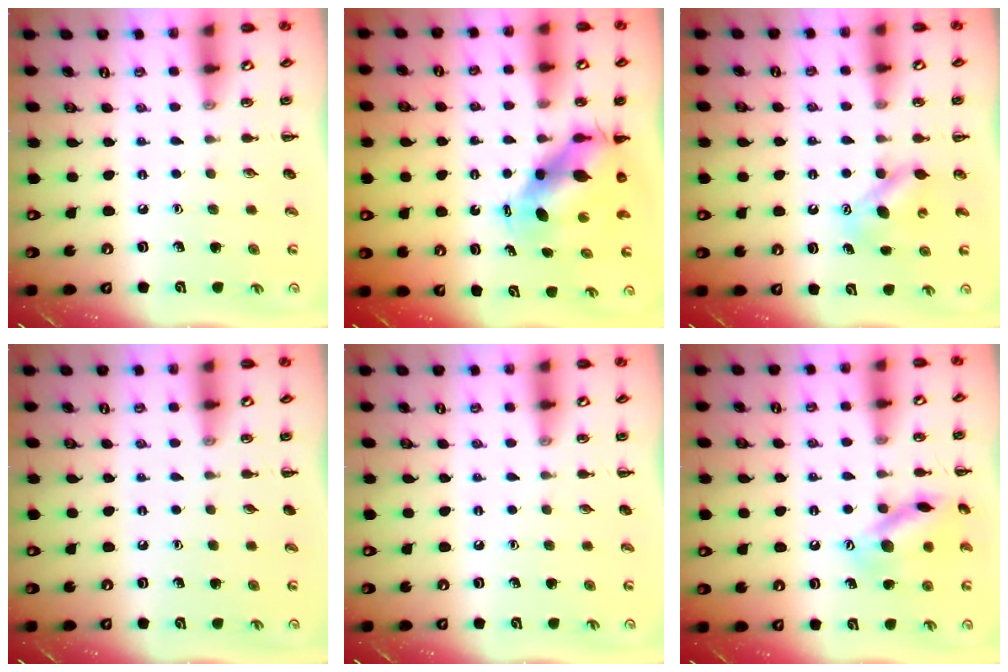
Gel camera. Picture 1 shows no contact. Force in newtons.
{"total": 8.8, "press": 8.6, "slide": 1.5}
{"total": 6.1, "press": 6.1, "slide": 0.3}
{"total": 0.0}
{"total": 0.0}
{"total": 13.9, "press": 13.9, "slide": 1.1}